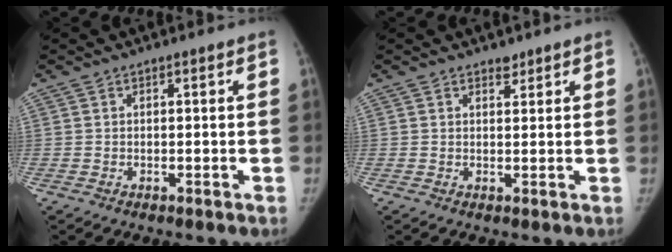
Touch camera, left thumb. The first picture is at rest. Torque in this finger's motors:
{"motor_torque": [0.65, 0.29, 0.28, -0.08, 0.03]}